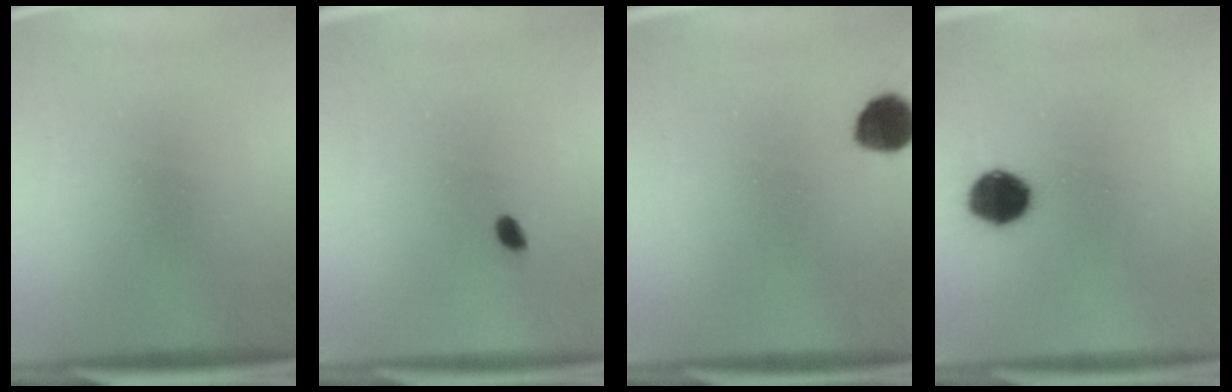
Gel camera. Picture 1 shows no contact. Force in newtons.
{"total": 1.6}
{"total": 7.5}
{"total": 9.0}